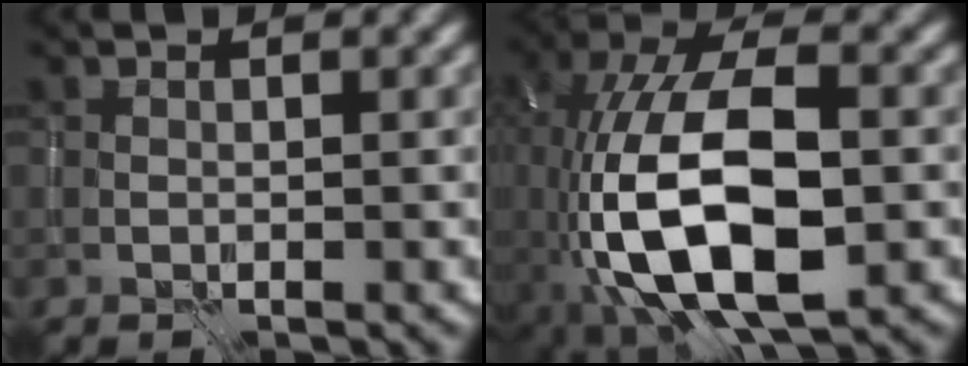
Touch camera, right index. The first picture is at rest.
{"total": 13.8, "force": [-3.7, 6.2, 11.7], "torque": [-0.226, 0.001, -0.069]}